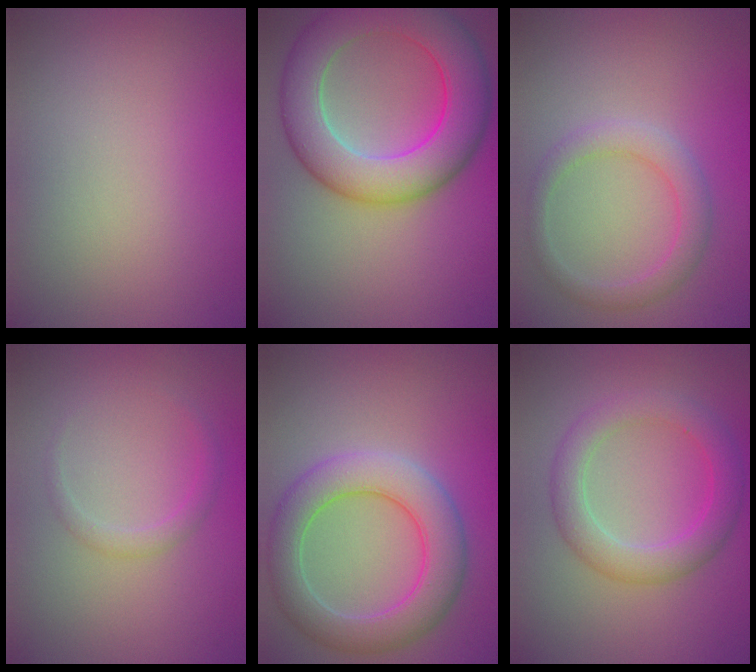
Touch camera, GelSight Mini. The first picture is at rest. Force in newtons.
{"total": 9.3, "press": 9.3, "slide": 0.3}
{"total": 2.7, "press": 2.7, "slide": 0.0}
{"total": 1.3, "press": 1.3, "slide": 0.1}
{"total": 6.1, "press": 6.1, "slide": 0.4}
{"total": 4.1, "press": 4.1, "slide": 0.0}